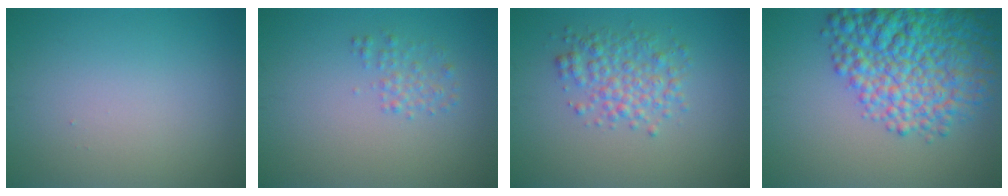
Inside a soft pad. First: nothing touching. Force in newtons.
{"total": 1.5, "press": 1.5, "slide": 0.1}
{"total": 3.4, "press": 3.4, "slide": 0.0}
{"total": 10.2, "press": 10.2, "slide": 0.4}